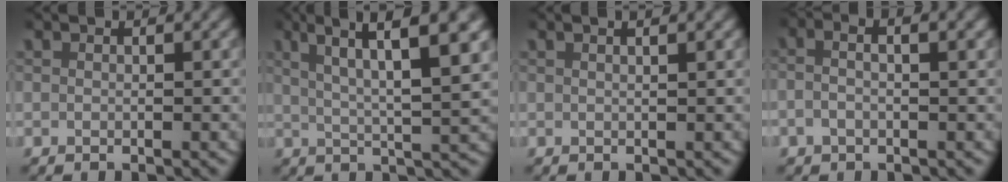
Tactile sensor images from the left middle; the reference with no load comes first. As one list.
[{"total": 7.9, "force": [4.0, 1.4, 6.7], "torque": [-0.098, 0.013, 0.057]}, {"total": 1.1, "force": [0.6, 0.0, 0.8], "torque": [-0.012, 0.007, 0.008]}, {"total": 2.3, "force": [-0.3, 1.0, 2.0], "torque": [-0.043, 0.004, -0.005]}]